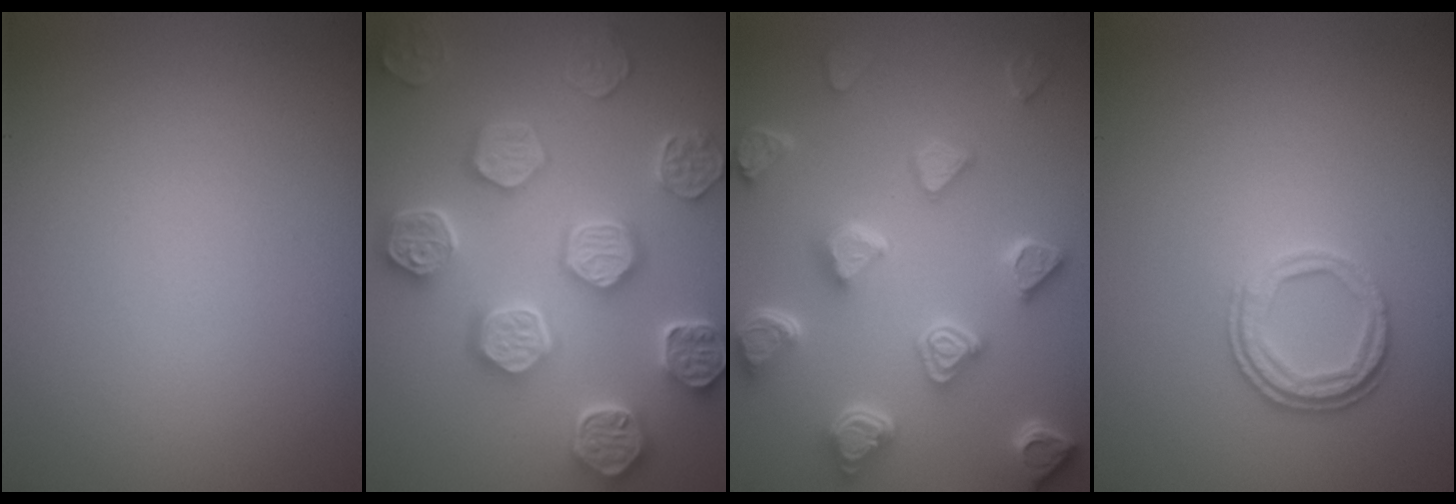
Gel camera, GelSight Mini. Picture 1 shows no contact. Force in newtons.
{"total": 7.8, "press": 6.7, "slide": 3.9}
{"total": 7.4, "press": 5.9, "slide": 4.4}
{"total": 2.5, "press": 2.3, "slide": 0.9}